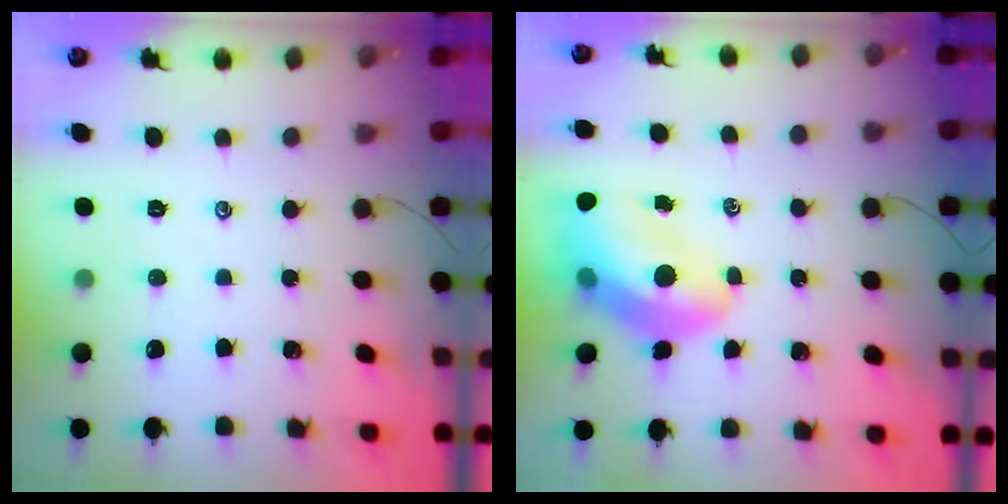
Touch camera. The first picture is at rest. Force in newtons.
{"total": 13.3, "press": 12.8, "slide": 3.7}